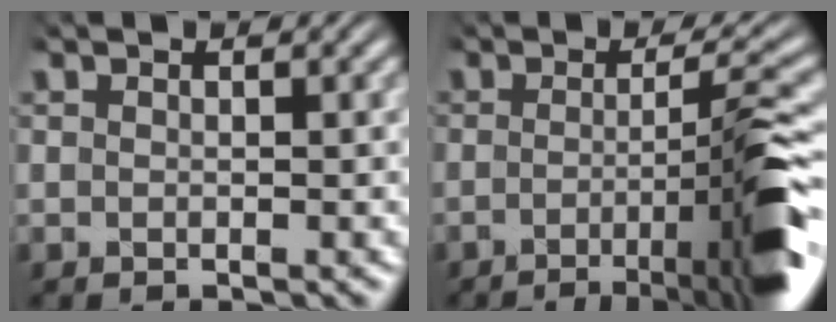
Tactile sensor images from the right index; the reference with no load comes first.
{"total": 10.8, "force": [-3.9, 1.7, 9.9], "torque": [-0.130, -0.006, -0.057]}